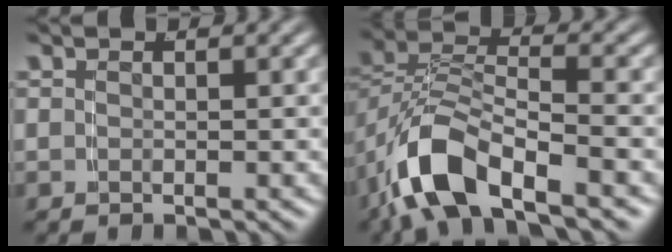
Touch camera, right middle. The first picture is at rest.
{"total": 6.2, "force": [-3.1, 2.7, 4.7], "torque": [-0.110, -0.013, -0.048]}